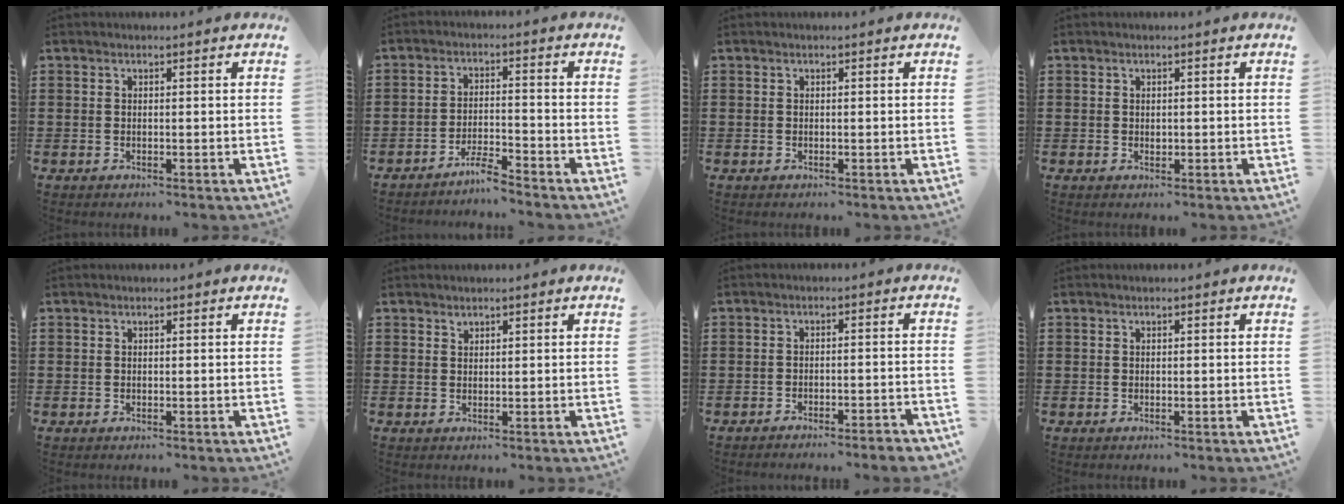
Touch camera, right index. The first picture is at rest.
{"total": 3.7, "force": [-3.4, 0.0, 1.2], "torque": [-0.032, 0.001, -0.070]}
{"total": 0.0}
{"total": 0.6, "force": [0.1, 0.5, 0.3], "torque": [-0.008, 0.002, 0.002]}
{"total": 0.0}
{"total": 0.8, "force": [0.8, 0.3, 0.0], "torque": [-0.001, 0.000, 0.016]}
{"total": 2.5, "force": [-2.5, -0.1, 0.5], "torque": [-0.011, -0.002, -0.052]}
{"total": 0.0}